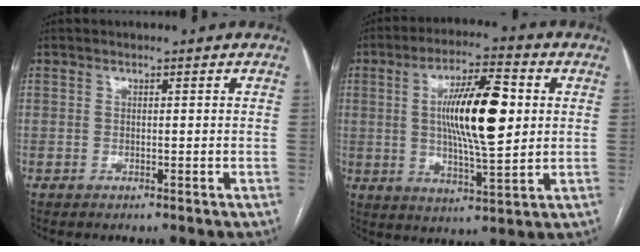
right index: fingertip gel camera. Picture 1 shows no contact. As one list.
[{"total": 13.9, "force": [2.1, 2.6, 13.5], "torque": [-0.237, 0.007, 0.033]}]